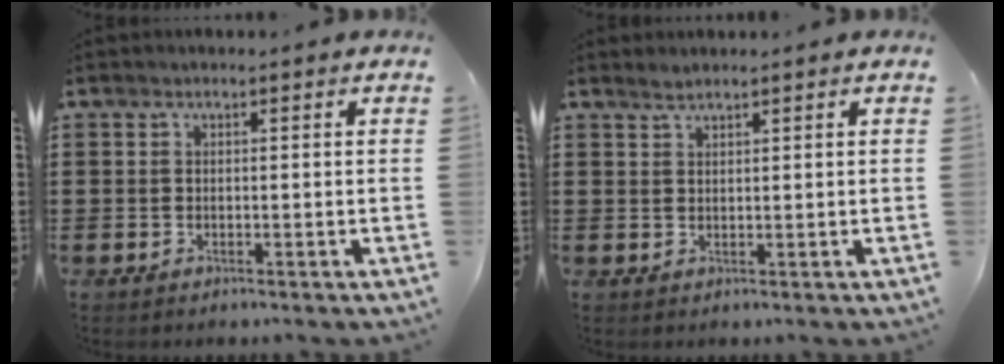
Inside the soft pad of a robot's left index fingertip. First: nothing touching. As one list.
[{"total": 1.3, "force": [1.2, 0.1, 0.5], "torque": [-0.012, 0.001, 0.022]}]